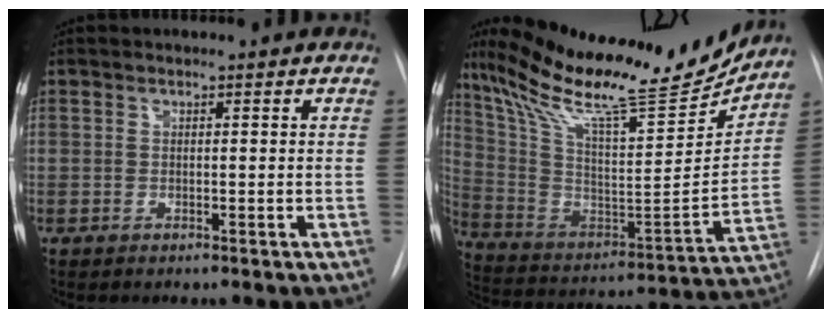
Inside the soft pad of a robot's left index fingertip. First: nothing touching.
{"total": 26.6, "force": [22.8, 3.4, 13.2], "torque": [-0.241, -0.043, 0.357]}